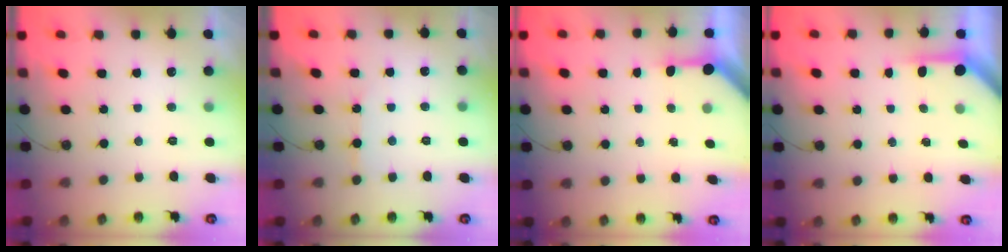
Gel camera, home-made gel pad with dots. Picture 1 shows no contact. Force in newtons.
{"total": 4.9, "press": 4.9, "slide": 0.1}
{"total": 3.2, "press": 3.2, "slide": 0.2}
{"total": 3.9, "press": 3.9, "slide": 0.3}